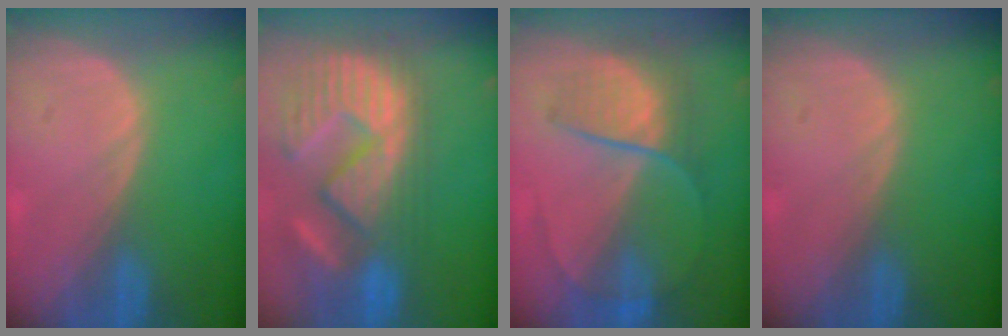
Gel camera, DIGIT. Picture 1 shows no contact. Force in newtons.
{"total": 14.0, "press": 12.1, "slide": 7.1}
{"total": 6.7, "press": 6.6, "slide": 1.5}
{"total": 0.0}